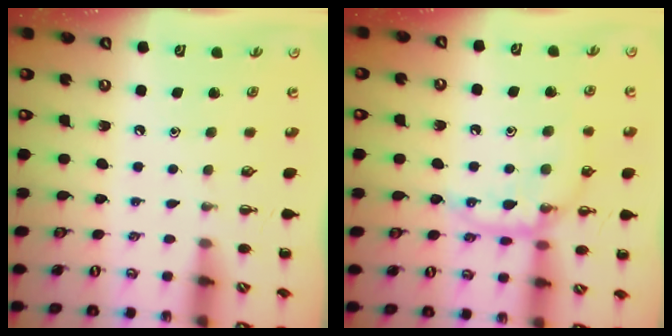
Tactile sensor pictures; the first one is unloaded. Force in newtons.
{"total": 12.9, "press": 12.9, "slide": 1.3}